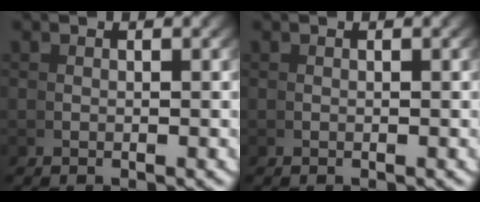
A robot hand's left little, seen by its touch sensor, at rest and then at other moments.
{"total": 0.0}